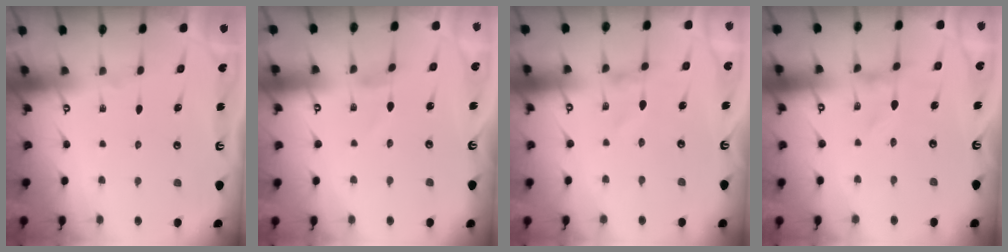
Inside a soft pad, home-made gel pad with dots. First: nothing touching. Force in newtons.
{"total": 0.6, "press": 0.6, "slide": 0.2}
{"total": 1.1, "press": 1.1, "slide": 0.1}
{"total": 0.0}